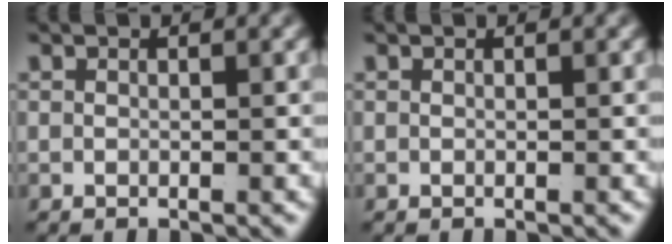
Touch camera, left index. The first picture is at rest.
{"total": 0.0}